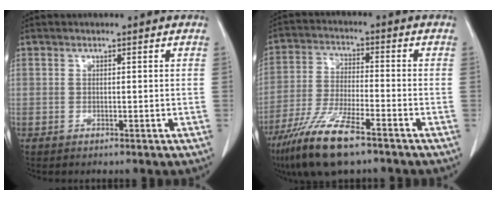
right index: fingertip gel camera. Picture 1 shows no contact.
{"total": 12.0, "force": [-8.1, 1.9, 8.6], "torque": [-0.175, -0.028, -0.148]}